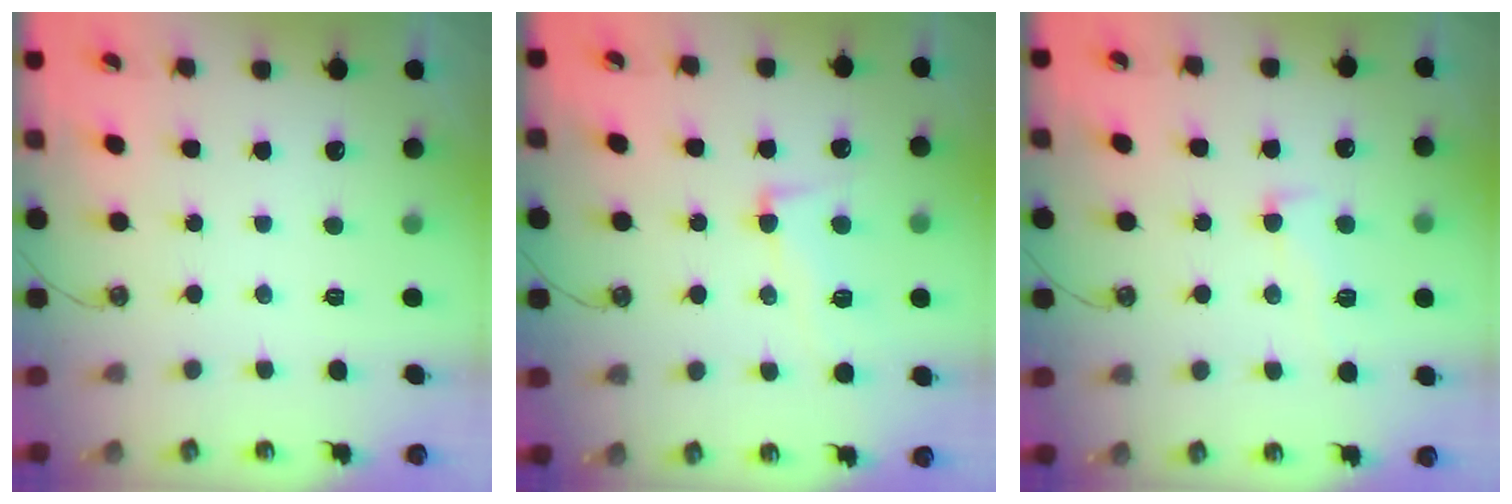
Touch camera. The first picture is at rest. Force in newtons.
{"total": 4.7, "press": 4.4, "slide": 1.6}
{"total": 1.2, "press": 0.6, "slide": 1.0}